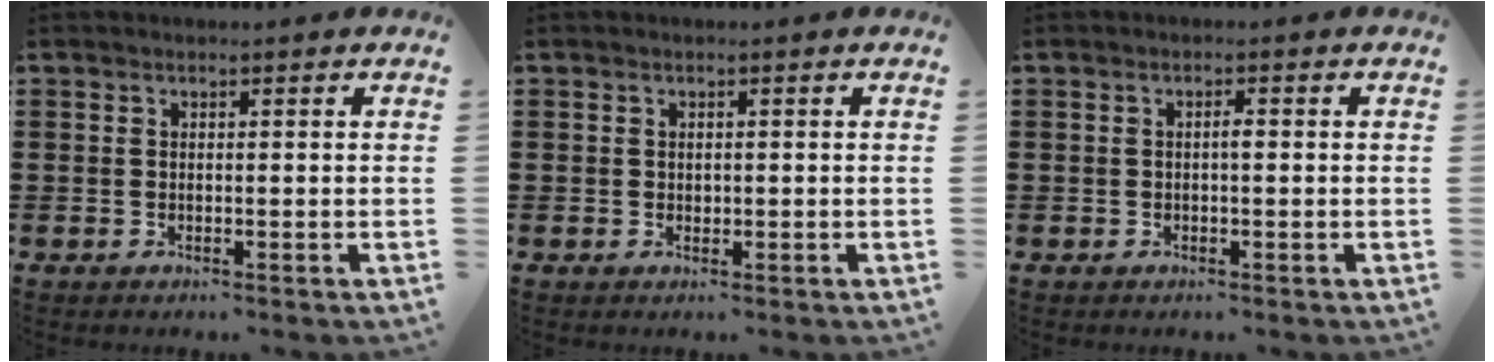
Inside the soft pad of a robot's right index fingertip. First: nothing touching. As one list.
[{"total": 0.6, "force": [0.1, 0.6, 0.2], "torque": [-0.006, 0.003, 0.003]}, {"total": 1.0, "force": [-0.1, 0.3, 1.0], "torque": [-0.019, 0.001, -0.003]}]